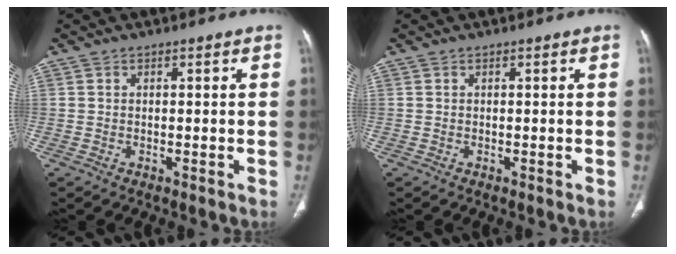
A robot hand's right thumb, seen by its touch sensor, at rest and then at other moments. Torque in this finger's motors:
{"motor_torque": [0.00, 0.00, -0.01, -0.01, 0.03]}